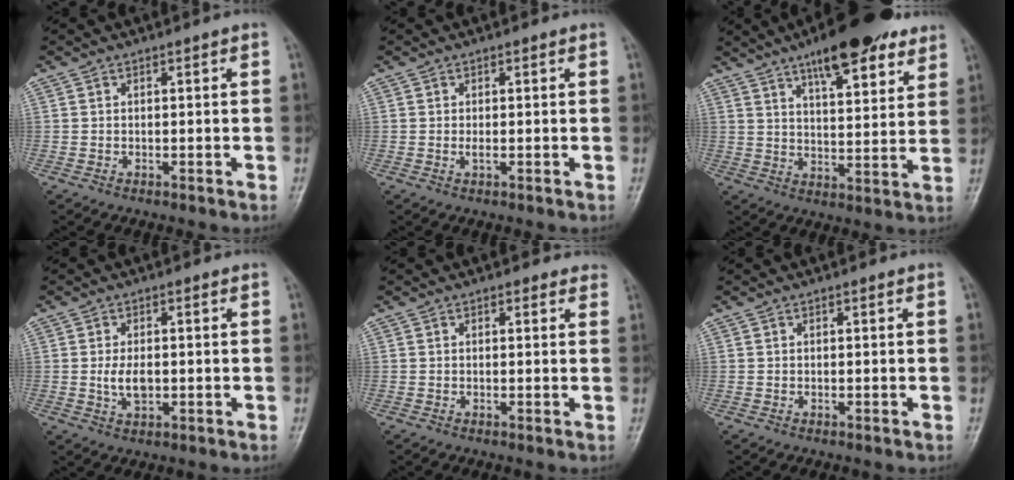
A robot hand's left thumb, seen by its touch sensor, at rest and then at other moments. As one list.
[{"total": 0.9, "force": [0.0, 0.4, 0.8], "torque": [-0.015, -0.003, -0.002]}, {"total": 16.5, "force": [10.6, 5.4, 11.4], "torque": [-0.132, -0.040, 0.157]}, {"total": 4.2, "force": [-0.2, 2.4, 3.4], "torque": [-0.061, -0.005, -0.002]}, {"total": 2.0, "force": [1.5, 1.2, 0.6], "torque": [0.011, -0.005, 0.009]}, {"total": 0.0}]